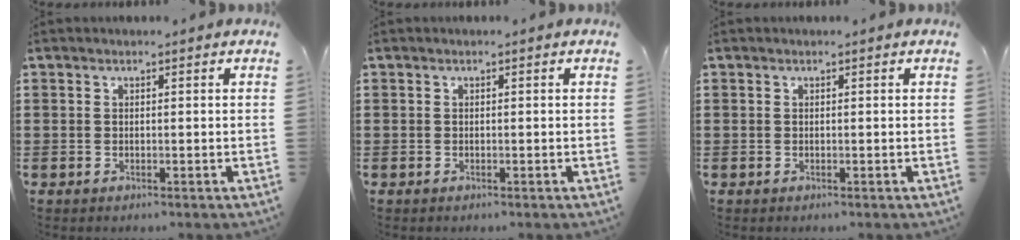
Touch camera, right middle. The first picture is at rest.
{"total": 0.0}
{"total": 0.0}